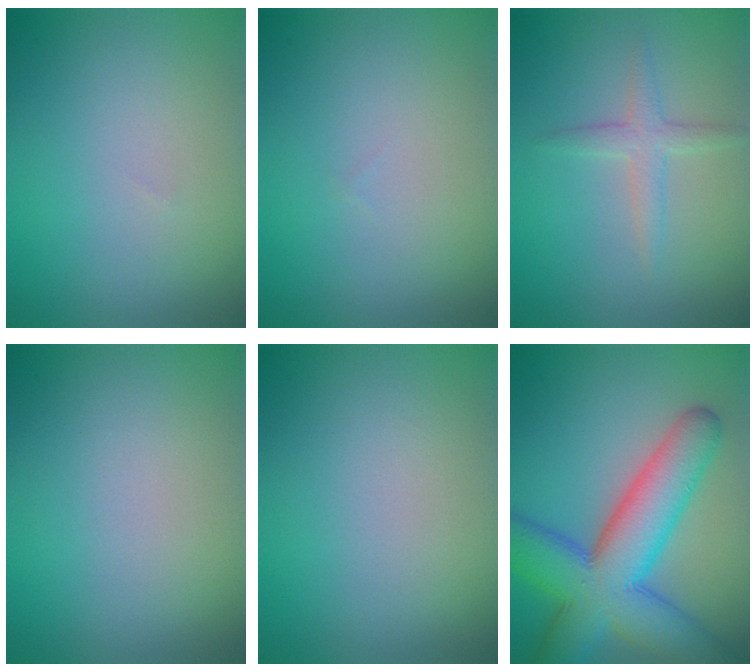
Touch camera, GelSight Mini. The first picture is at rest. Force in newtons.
{"total": 0.0}
{"total": 2.0, "press": 2.0, "slide": 0.2}
{"total": 0.0}
{"total": 0.0}
{"total": 11.3, "press": 11.3, "slide": 0.3}